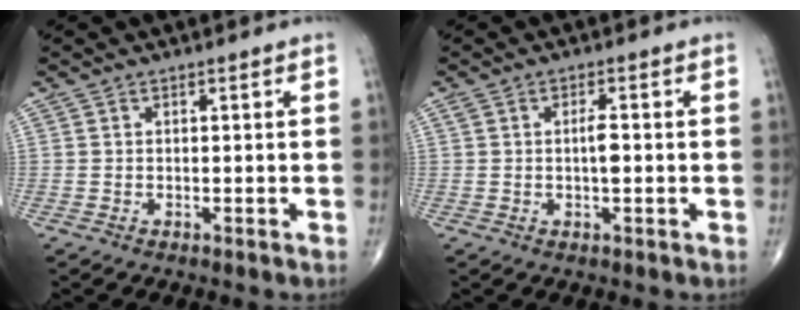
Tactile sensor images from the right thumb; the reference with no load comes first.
{"total": 3.0, "force": [-0.1, 1.0, 2.8], "torque": [-0.048, 0.003, -0.003]}